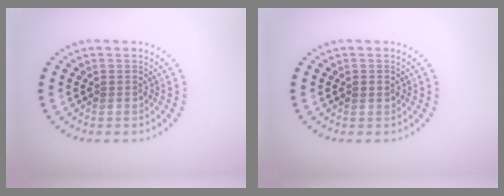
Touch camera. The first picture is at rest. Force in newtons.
{"total": 1.1, "press": 1.1, "slide": 0.1}